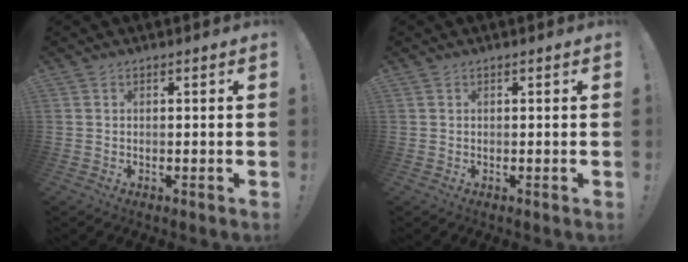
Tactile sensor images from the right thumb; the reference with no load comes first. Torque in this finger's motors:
{"motor_torque": [-0.01, 0.18, 0.05, 0.09, 0.06]}